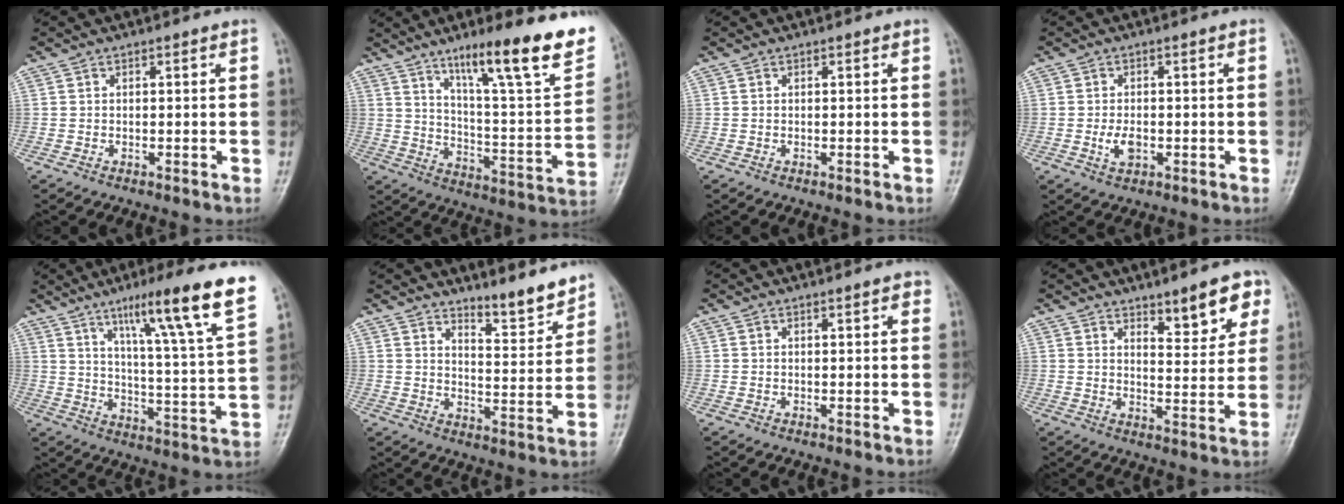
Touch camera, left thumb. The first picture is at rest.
{"total": 24.3, "force": [15.1, 4.3, 18.5], "torque": [-0.244, -0.062, 0.236]}
{"total": 0.0}
{"total": 3.3, "force": [-0.8, 1.9, 2.6], "torque": [-0.048, 0.002, -0.012]}
{"total": 19.4, "force": [11.8, 0.8, 15.4], "torque": [-0.211, -0.050, 0.170]}
{"total": 7.6, "force": [6.7, 1.1, 3.3], "torque": [-0.035, -0.066, 0.108]}
{"total": 1.3, "force": [0.7, 0.3, 1.0], "torque": [-0.013, 0.000, 0.008]}
{"total": 8.8, "force": [5.4, 3.1, 6.2], "torque": [-0.057, -0.035, 0.077]}